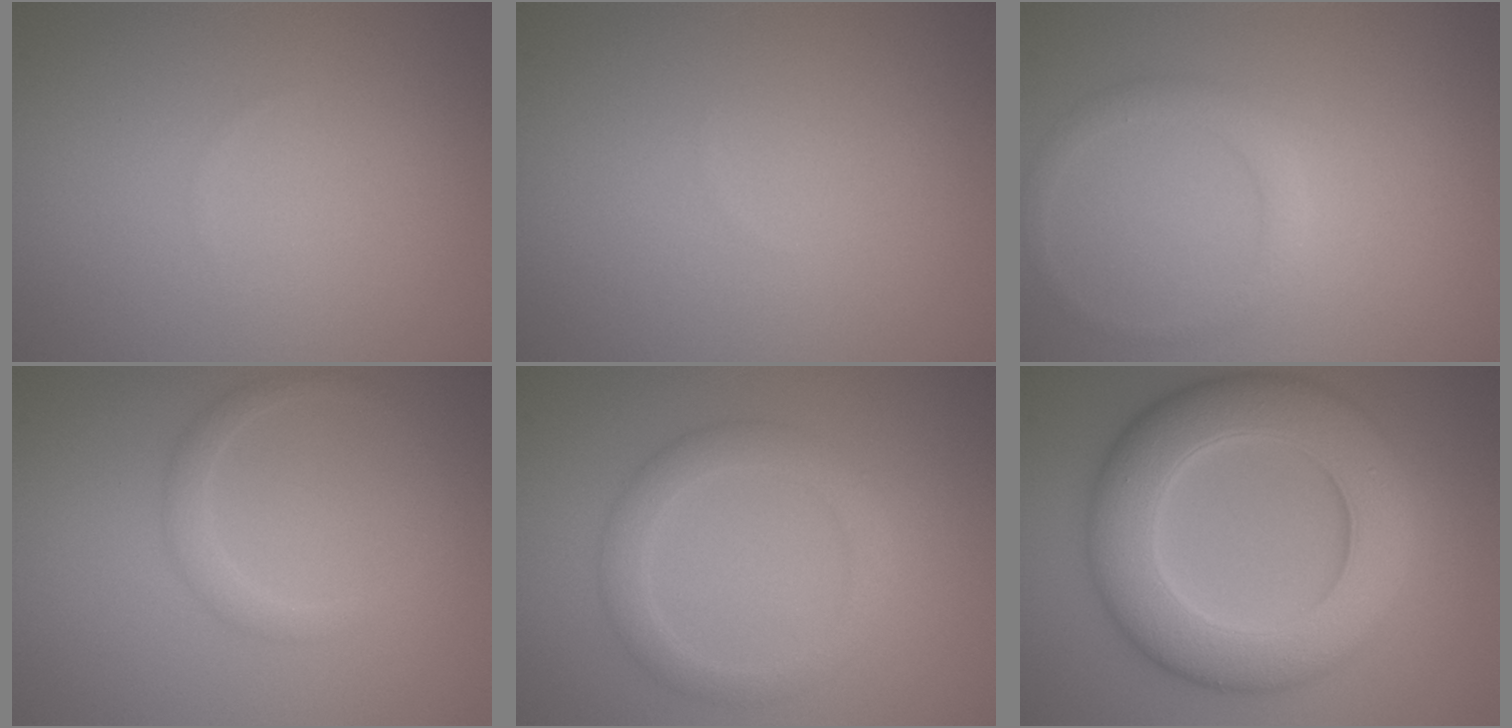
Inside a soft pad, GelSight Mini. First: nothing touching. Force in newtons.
{"total": 0.0}
{"total": 1.6, "press": 1.6, "slide": 0.2}
{"total": 1.6, "press": 1.6, "slide": 0.1}
{"total": 1.9, "press": 1.9, "slide": 0.2}
{"total": 10.8, "press": 10.8, "slide": 0.3}